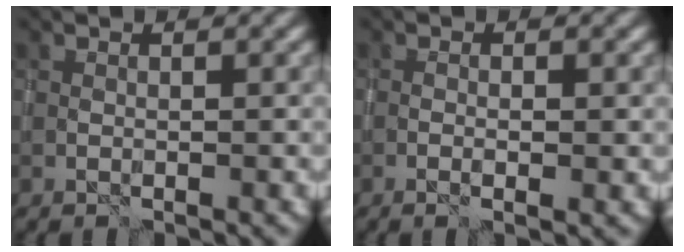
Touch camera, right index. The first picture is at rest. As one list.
[{"total": 1.7, "force": [-0.4, 0.2, 1.6], "torque": [-0.029, 0.001, -0.006]}]